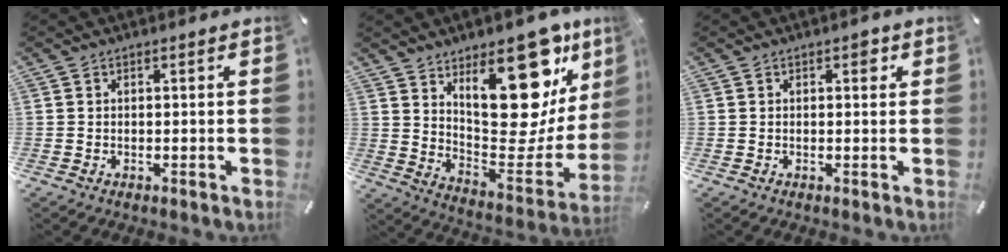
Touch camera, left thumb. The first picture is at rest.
{"total": 24.1, "force": [13.8, 11.7, 16.0], "torque": [-0.193, -0.109, 0.236]}
{"total": 1.8, "force": [0.6, 1.1, 1.3], "torque": [-0.004, -0.002, 0.002]}